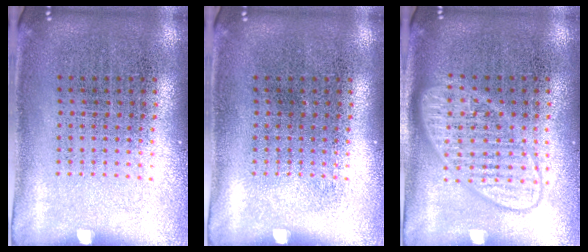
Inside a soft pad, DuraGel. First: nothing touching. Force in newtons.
{"total": 0.0}
{"total": 2.7, "press": 2.7, "slide": 0.4}